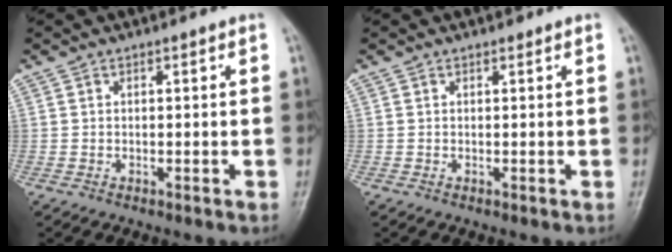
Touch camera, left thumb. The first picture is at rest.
{"total": 0.0}